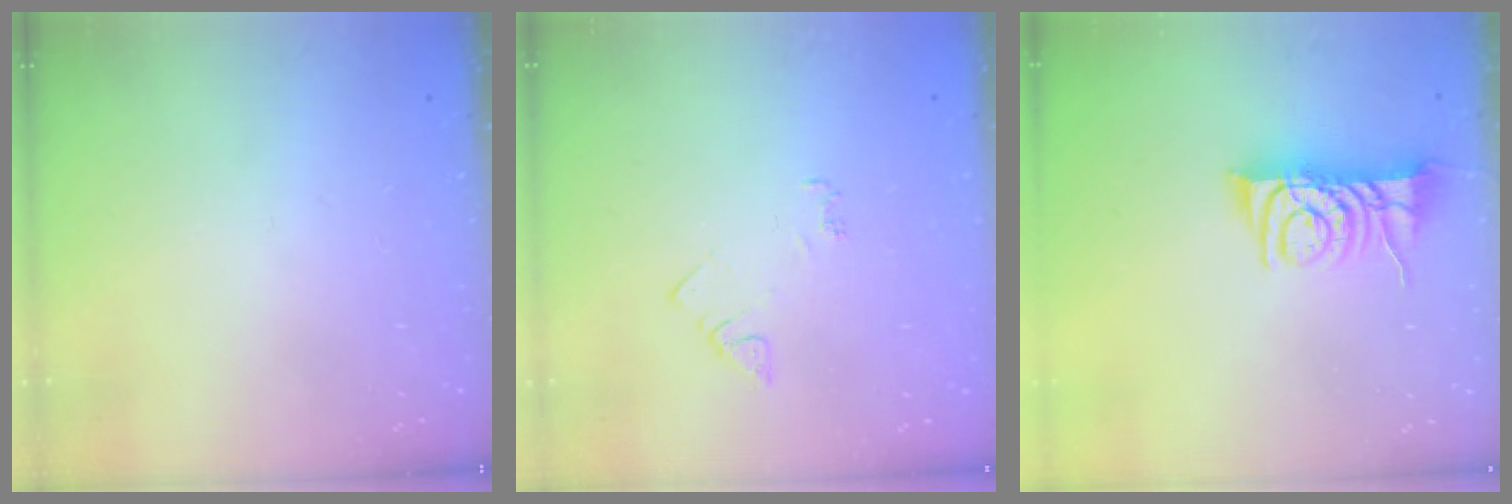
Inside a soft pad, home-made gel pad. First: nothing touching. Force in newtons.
{"total": 3.8, "press": 3.7, "slide": 0.5}
{"total": 10.4, "press": 10.4, "slide": 0.8}